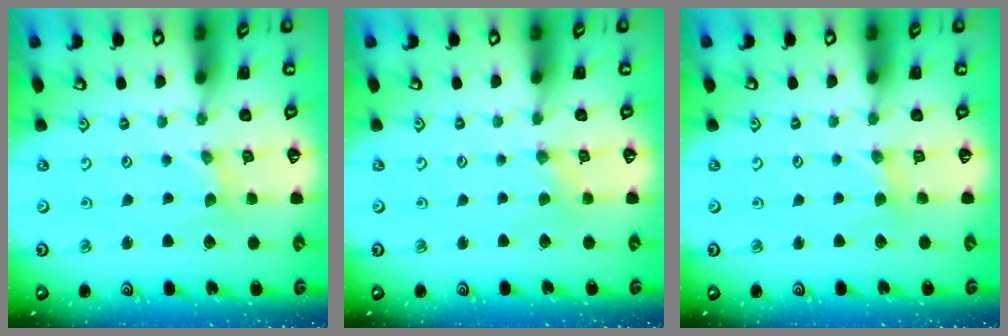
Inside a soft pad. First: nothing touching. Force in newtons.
{"total": 1.8, "press": 1.8, "slide": 0.3}
{"total": 2.2, "press": 2.2, "slide": 0.4}